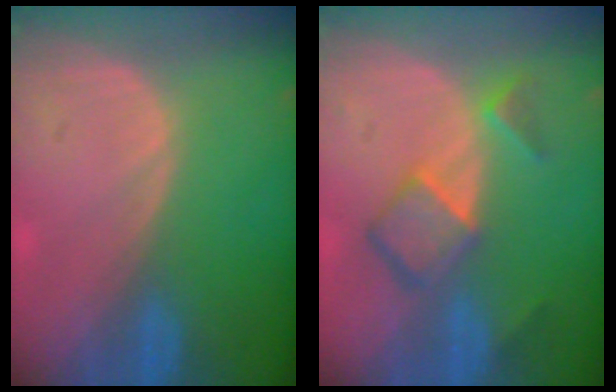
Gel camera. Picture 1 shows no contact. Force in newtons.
{"total": 6.9, "press": 5.9, "slide": 3.6}